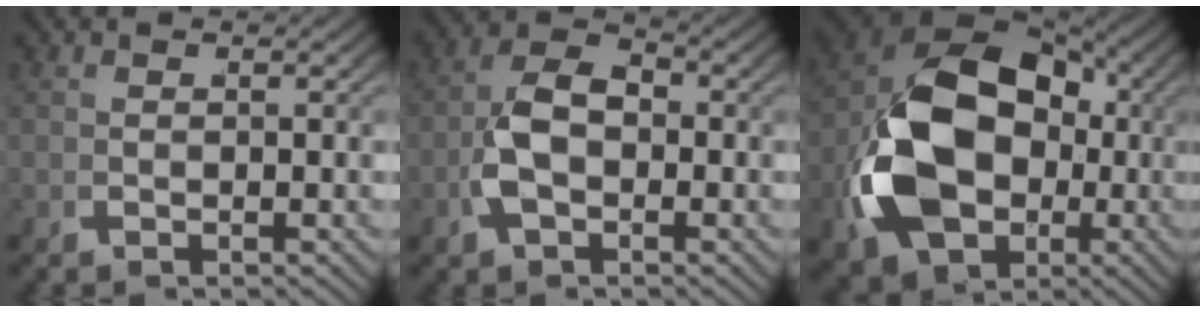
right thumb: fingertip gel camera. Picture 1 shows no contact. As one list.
[{"total": 5.2, "force": [-0.3, 3.3, 3.9], "torque": [-0.085, -0.002, -0.005]}, {"total": 17.4, "force": [-0.7, 12.2, 12.4], "torque": [-0.289, -0.039, 0.008]}]